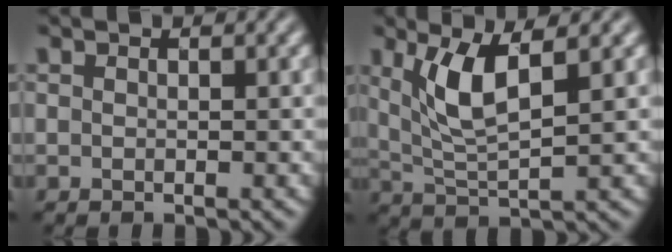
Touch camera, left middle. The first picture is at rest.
{"total": 4.7, "force": [1.6, 1.3, 4.2], "torque": [-0.095, -0.005, 0.041]}